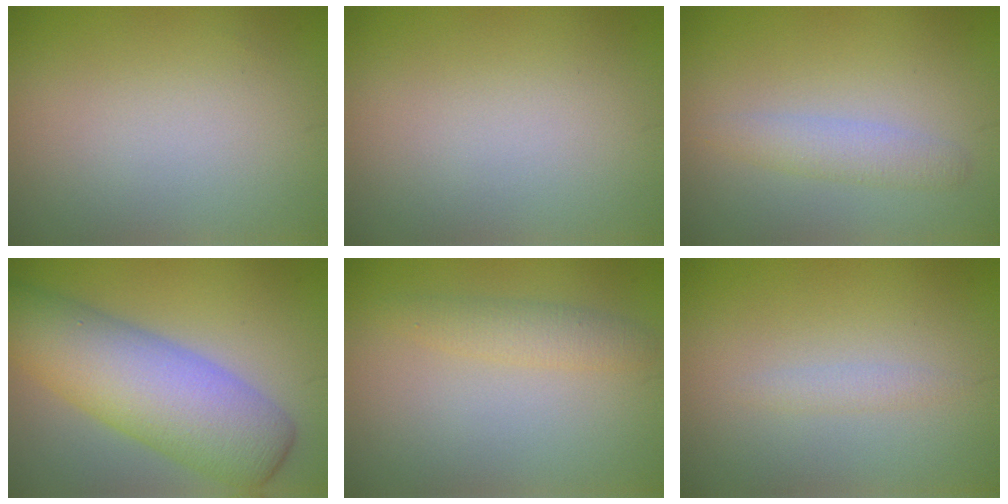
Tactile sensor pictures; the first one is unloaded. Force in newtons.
{"total": 0.0}
{"total": 2.0, "press": 2.0, "slide": 0.1}
{"total": 9.2, "press": 9.2, "slide": 0.3}
{"total": 2.0, "press": 2.0, "slide": 0.2}
{"total": 0.9, "press": 0.9, "slide": 0.0}